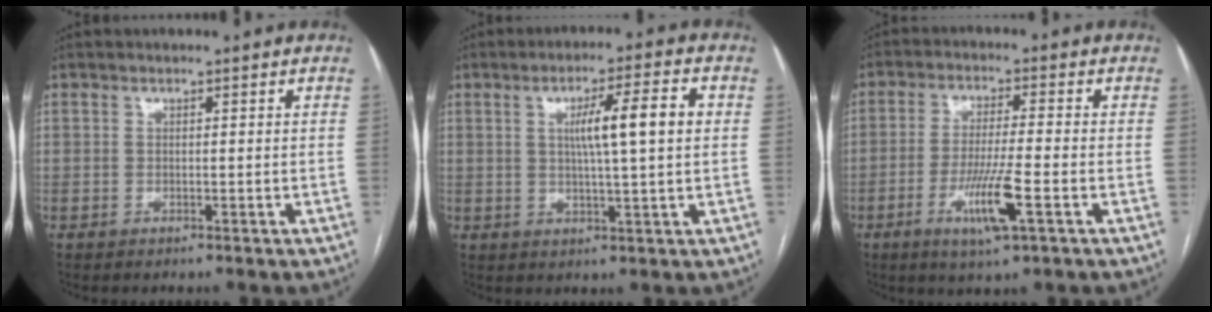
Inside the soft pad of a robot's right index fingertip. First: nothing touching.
{"total": 8.4, "force": [1.5, 0.2, 8.3], "torque": [-0.135, 0.010, 0.024]}
{"total": 8.3, "force": [-3.4, 0.1, 7.6], "torque": [-0.147, -0.015, -0.059]}